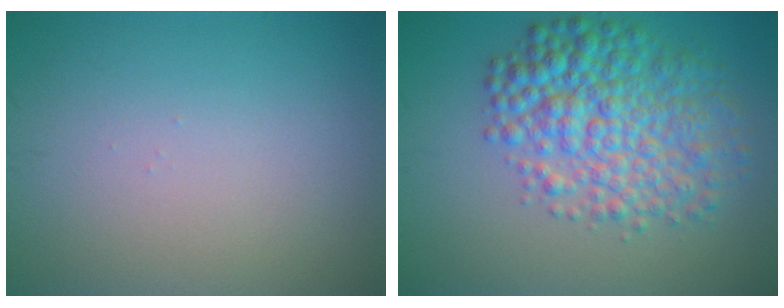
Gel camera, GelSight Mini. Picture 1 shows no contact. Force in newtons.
{"total": 7.0, "press": 7.0, "slide": 0.1}